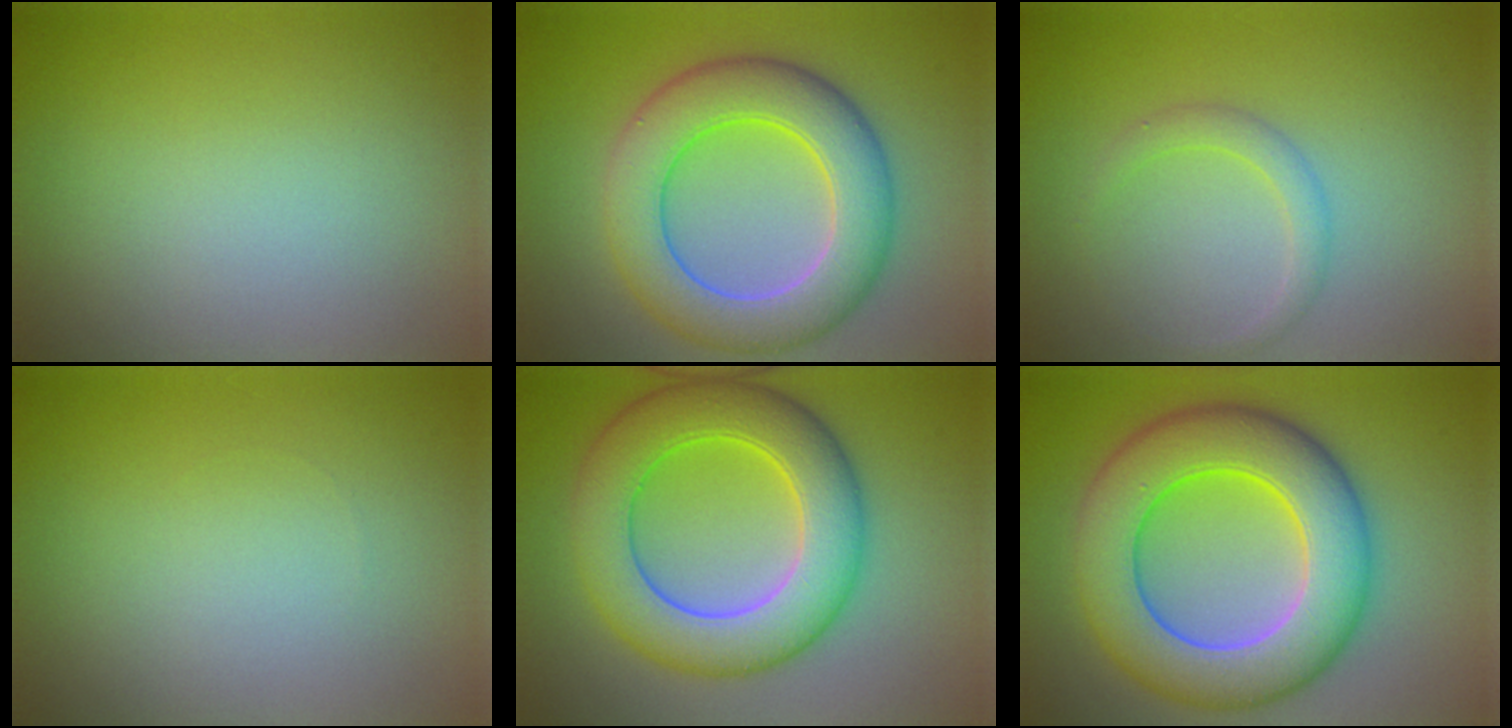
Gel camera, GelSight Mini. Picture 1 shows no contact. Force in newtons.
{"total": 8.4, "press": 8.3, "slide": 0.6}
{"total": 1.7, "press": 1.7, "slide": 0.1}
{"total": 0.0}
{"total": 9.1, "press": 9.1, "slide": 0.3}
{"total": 11.0, "press": 11.0, "slide": 0.2}